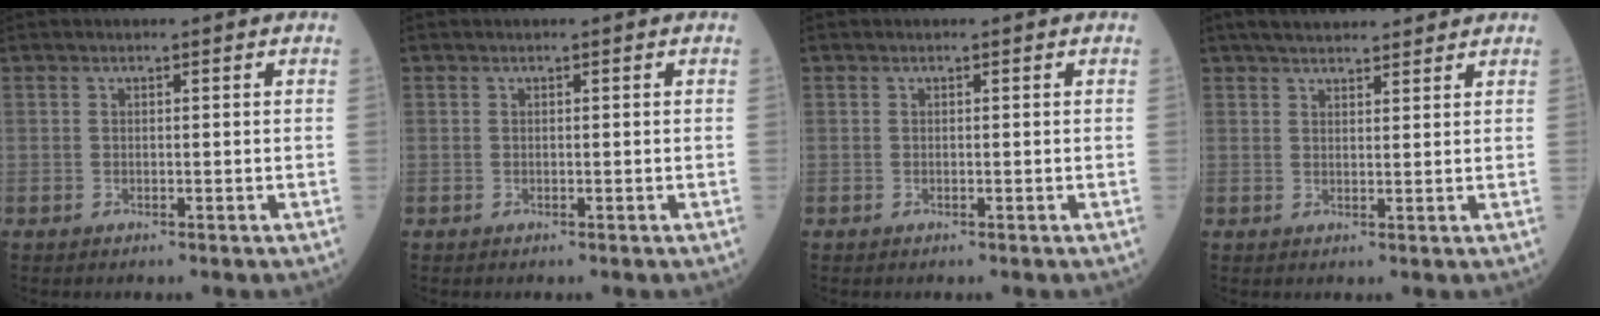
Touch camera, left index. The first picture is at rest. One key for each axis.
{"total": 0.0}
{"total": 0.0}
{"total": 8.8, "fx": 7.7, "fy": 2.0, "fz": 3.7, "tx": -0.051, "ty": 0.029, "tz": 0.111}